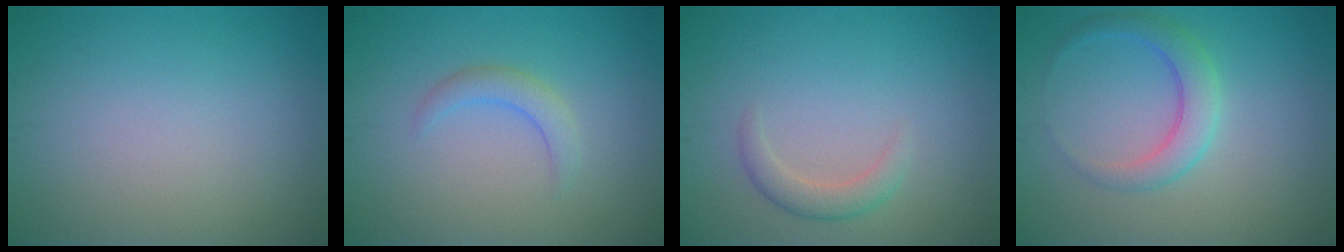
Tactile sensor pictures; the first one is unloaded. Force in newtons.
{"total": 2.0, "press": 2.0, "slide": 0.3}
{"total": 1.9, "press": 1.9, "slide": 0.2}
{"total": 3.0, "press": 3.0, "slide": 0.1}